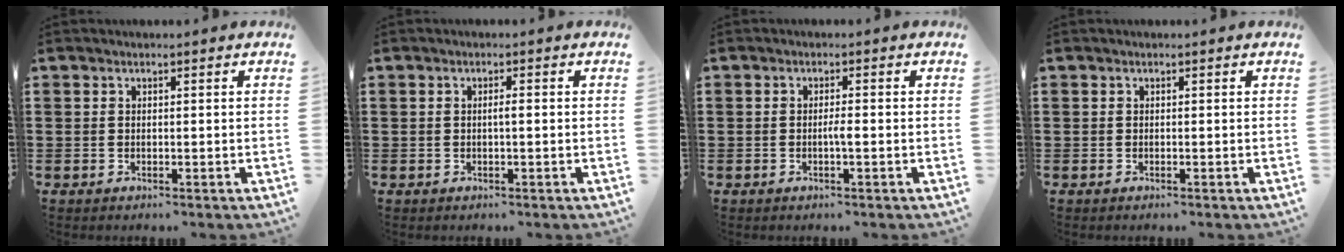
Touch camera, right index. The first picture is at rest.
{"total": 1.0, "force": [-0.2, 0.1, 1.0], "torque": [-0.019, -0.001, -0.004]}
{"total": 1.6, "force": [-0.5, 0.0, 1.5], "torque": [-0.029, -0.003, -0.009]}
{"total": 0.0}